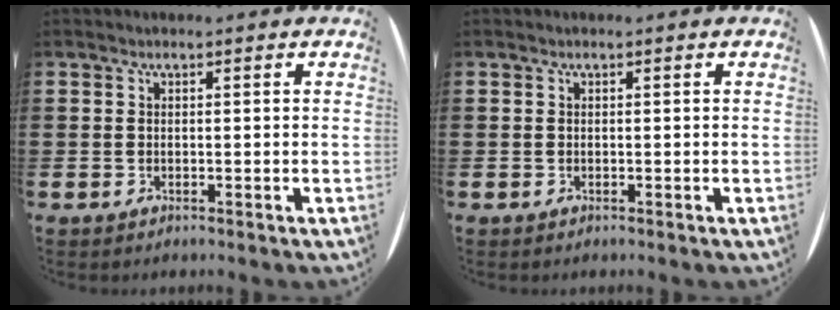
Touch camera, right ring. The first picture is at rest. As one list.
[{"total": 0.0}]